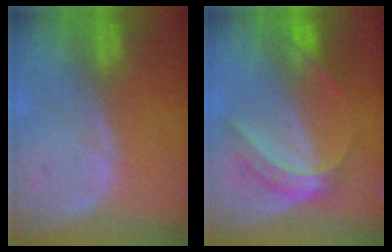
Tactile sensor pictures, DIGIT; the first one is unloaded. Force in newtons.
{"total": 6.3, "press": 5.2, "slide": 3.4}